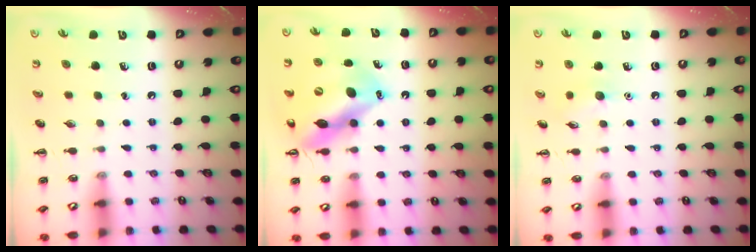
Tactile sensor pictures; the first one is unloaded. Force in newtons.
{"total": 14.9, "press": 14.3, "slide": 4.2}
{"total": 6.4, "press": 6.2, "slide": 1.6}